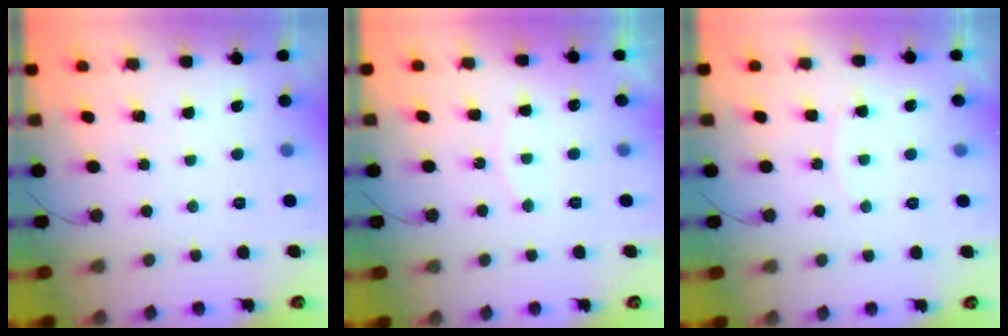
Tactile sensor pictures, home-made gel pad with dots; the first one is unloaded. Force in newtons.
{"total": 3.9, "press": 3.8, "slide": 0.7}
{"total": 4.3, "press": 4.2, "slide": 0.6}